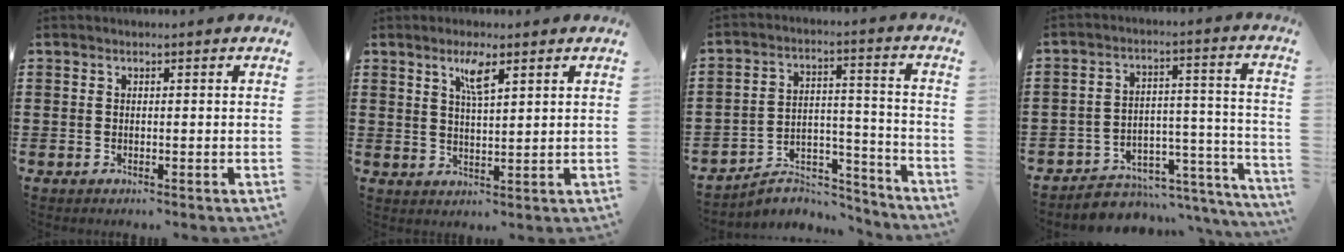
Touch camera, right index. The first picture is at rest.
{"total": 3.8, "force": [2.3, 0.7, 3.0], "torque": [-0.057, 0.002, 0.036]}
{"total": 5.7, "force": [-5.0, 2.2, 1.6], "torque": [-0.027, 0.014, -0.096]}
{"total": 3.9, "force": [-3.1, 2.2, 0.5], "torque": [-0.021, 0.001, -0.064]}